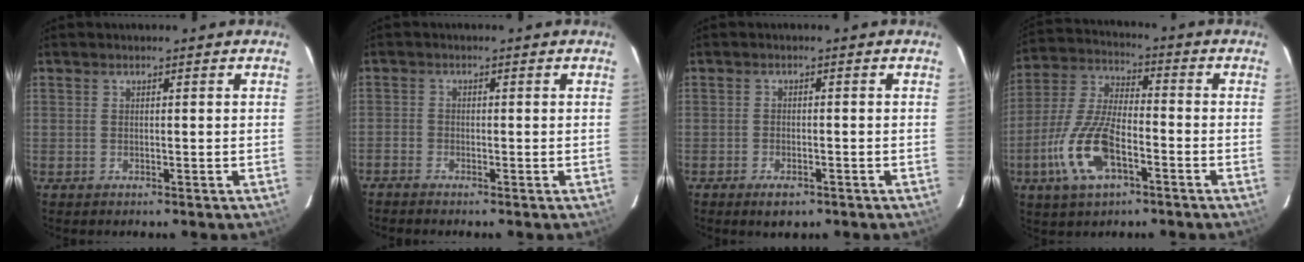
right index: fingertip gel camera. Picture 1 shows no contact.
{"total": 2.1, "force": [-1.8, 1.1, 0.5], "torque": [-0.021, -0.002, -0.036]}
{"total": 3.6, "force": [-2.4, 1.7, 2.2], "torque": [-0.051, -0.008, -0.039]}
{"total": 14.2, "force": [-6.0, 5.9, 11.5], "torque": [-0.255, -0.005, -0.115]}